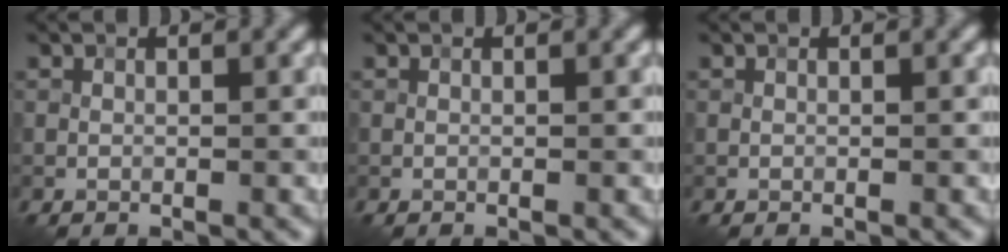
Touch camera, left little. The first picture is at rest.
{"total": 0.0}
{"total": 0.0}